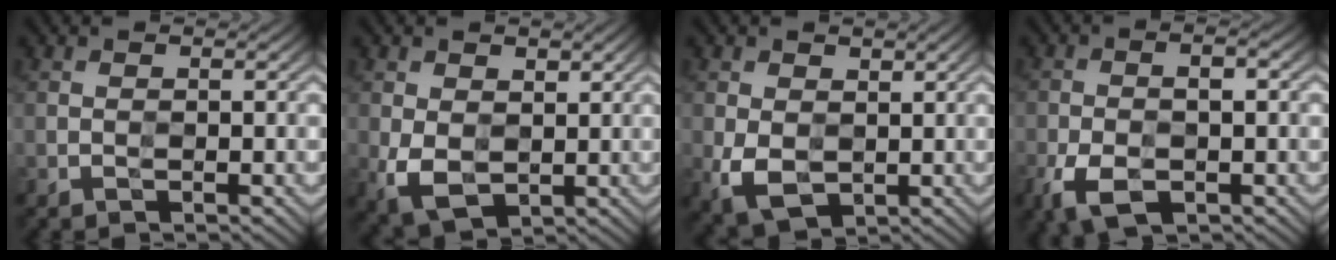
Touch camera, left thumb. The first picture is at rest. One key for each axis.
{"total": 5.9, "fx": 0.3, "fy": 4.3, "fz": 4.1, "tx": -0.099, "ty": -0.011, "tz": 0.008}
{"total": 5.7, "fx": 0.0, "fy": 4.2, "fz": 3.9, "tx": -0.094, "ty": -0.011, "tz": 0.002}
{"total": 7.2, "fx": -2.6, "fy": 3.7, "fz": 5.7, "tx": -0.119, "ty": -0.012, "tz": -0.048}